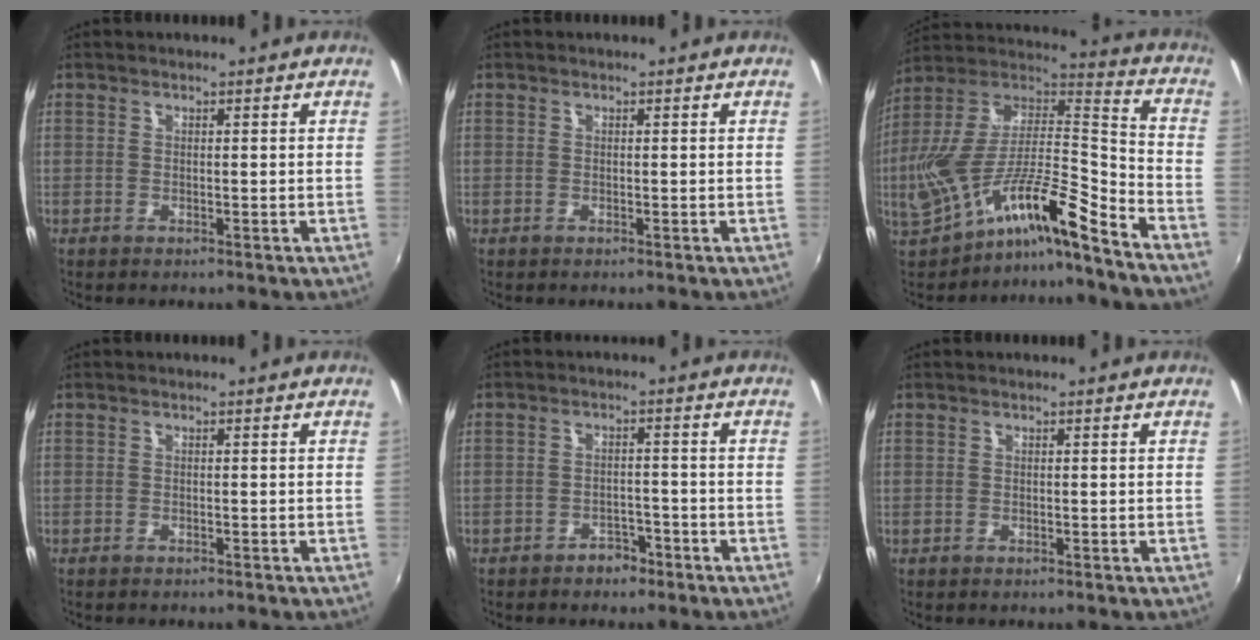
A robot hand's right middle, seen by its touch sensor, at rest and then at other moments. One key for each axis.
{"total": 0.0}
{"total": 14.2, "fx": -10.1, "fy": 2.0, "fz": 9.8, "tx": -0.161, "ty": 0.010, "tz": -0.194}
{"total": 1.2, "fx": -1.1, "fy": 0.3, "fz": 0.4, "tx": -0.010, "ty": -0.005, "tz": -0.016}
{"total": 3.3, "fx": -2.6, "fy": 1.9, "fz": 0.9, "tx": -0.020, "ty": 0.009, "tz": -0.034}
{"total": 0.0}